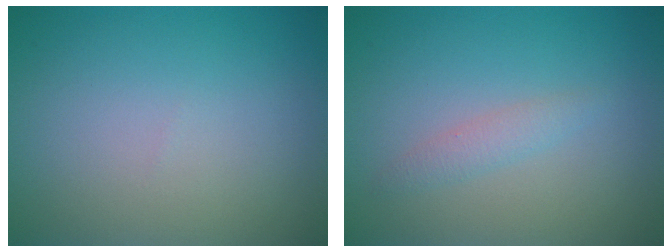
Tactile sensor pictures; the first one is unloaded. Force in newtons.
{"total": 1.3, "press": 1.3, "slide": 0.0}